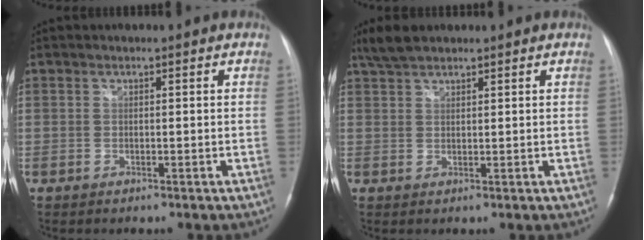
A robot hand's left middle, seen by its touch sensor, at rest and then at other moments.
{"total": 3.7, "force": [3.1, 1.1, 1.6], "torque": [-0.043, 0.015, 0.064]}